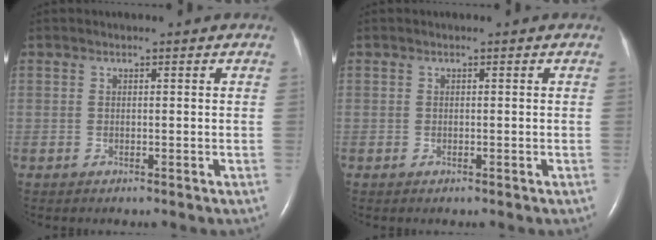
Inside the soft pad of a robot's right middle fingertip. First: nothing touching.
{"total": 0.0}